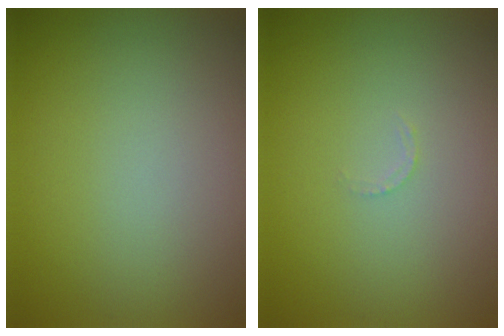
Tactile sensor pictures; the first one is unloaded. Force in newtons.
{"total": 0.7, "press": 0.6, "slide": 0.3}